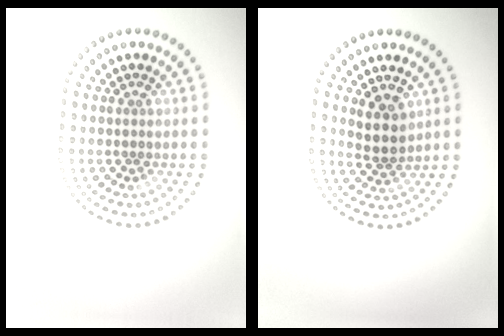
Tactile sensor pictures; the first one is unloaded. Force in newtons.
{"total": 2.6, "press": 2.3, "slide": 1.1}